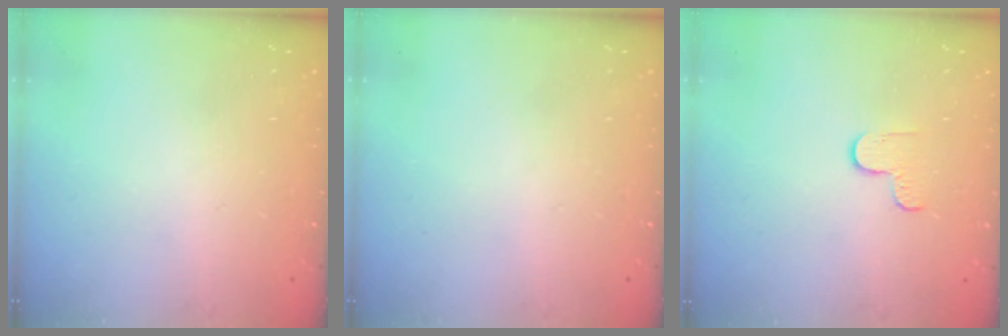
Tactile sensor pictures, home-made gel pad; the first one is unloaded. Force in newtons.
{"total": 0.0}
{"total": 3.5, "press": 3.4, "slide": 0.4}